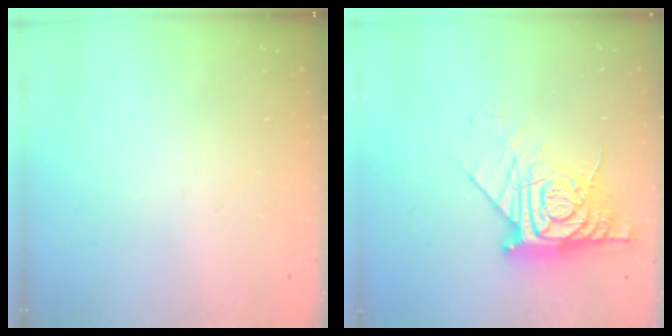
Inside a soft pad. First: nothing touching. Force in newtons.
{"total": 14.3, "press": 14.2, "slide": 1.6}